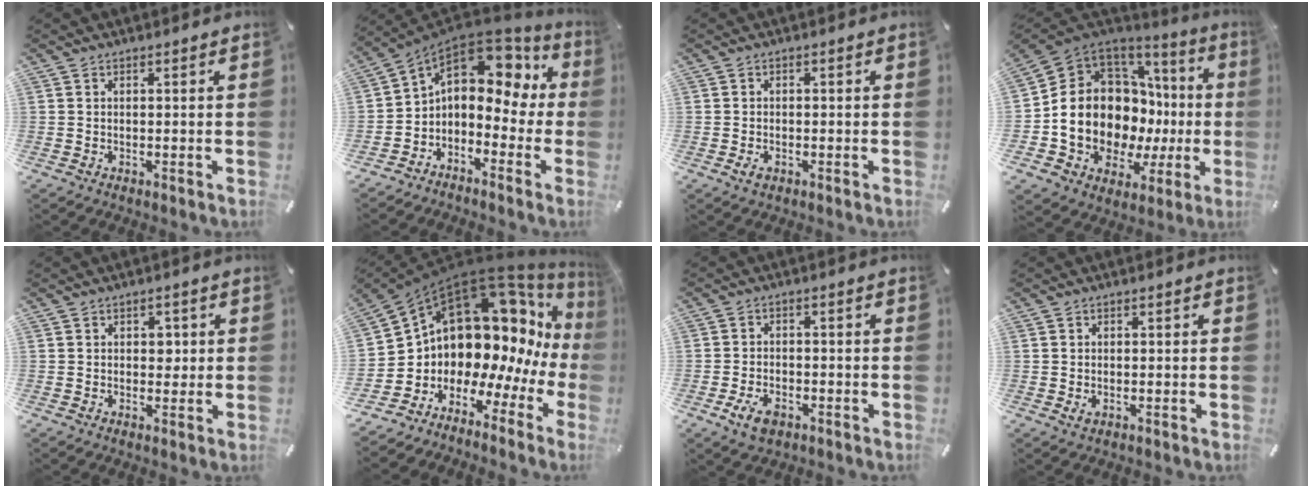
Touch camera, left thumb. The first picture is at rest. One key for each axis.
{"total": 9.5, "fx": 3.4, "fy": 6.8, "fz": 5.8, "tx": -0.101, "ty": -0.038, "tz": 0.056}
{"total": 1.8, "fx": -0.8, "fy": 1.1, "fz": 1.2, "tx": -0.022, "ty": 0.003, "tz": -0.015}
{"total": 18.1, "fx": 0.3, "fy": 14.0, "fz": 11.4, "tx": -0.211, "ty": -0.047, "tz": 0.023}
{"total": 2.6, "fx": 0.3, "fy": 2.1, "fz": 1.5, "tx": -0.008, "ty": -0.003, "tz": -0.004}
{"total": 14.6, "fx": 7.2, "fy": 9.7, "fz": 8.2, "tx": -0.135, "ty": -0.094, "tz": 0.135}
{"total": 5.3, "fx": -2.8, "fy": 3.3, "fz": 3.1, "tx": -0.066, "ty": 0.013, "tz": -0.053}
{"total": 1.2, "fx": -0.2, "fy": 0.8, "fz": 0.8, "tx": -0.014, "ty": 0.002, "tz": -0.005}